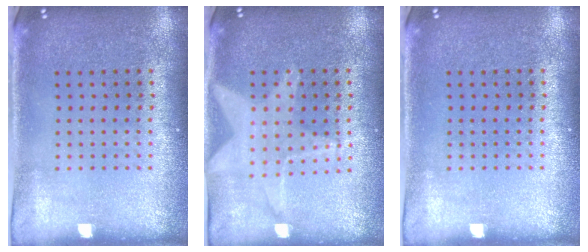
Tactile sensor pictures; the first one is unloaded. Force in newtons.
{"total": 1.2, "press": 1.2, "slide": 0.2}
{"total": 0.0}